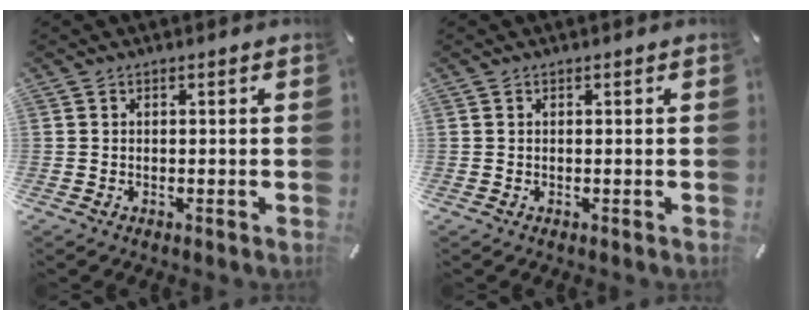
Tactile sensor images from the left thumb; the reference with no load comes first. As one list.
[{"total": 0.0}]